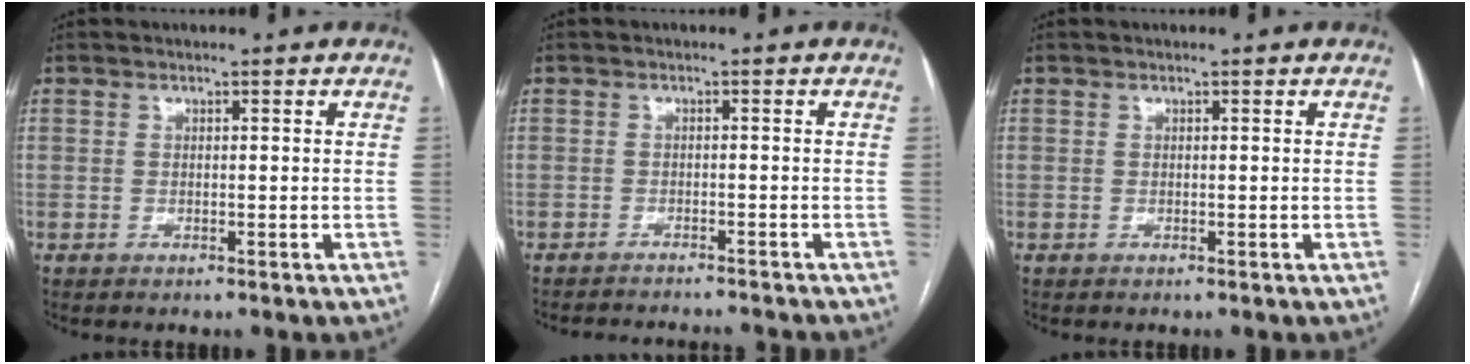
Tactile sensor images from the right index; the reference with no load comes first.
{"total": 7.8, "force": [-7.6, 0.5, 1.7], "torque": [-0.021, -0.005, -0.096]}
{"total": 0.0}